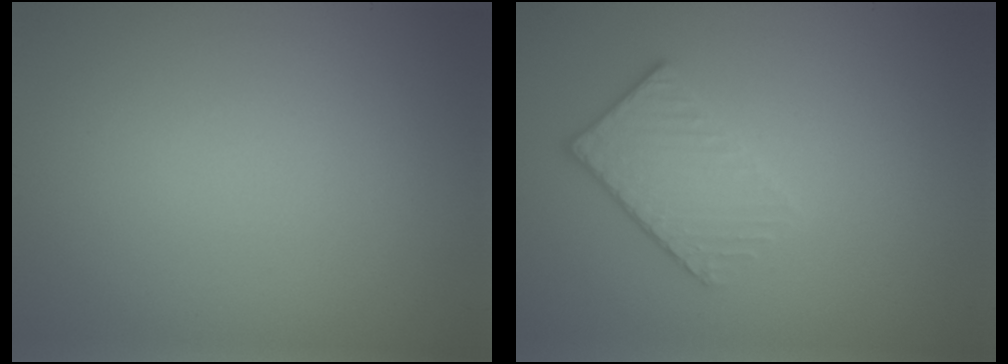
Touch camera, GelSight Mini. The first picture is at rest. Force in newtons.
{"total": 3.3, "press": 2.8, "slide": 1.7}